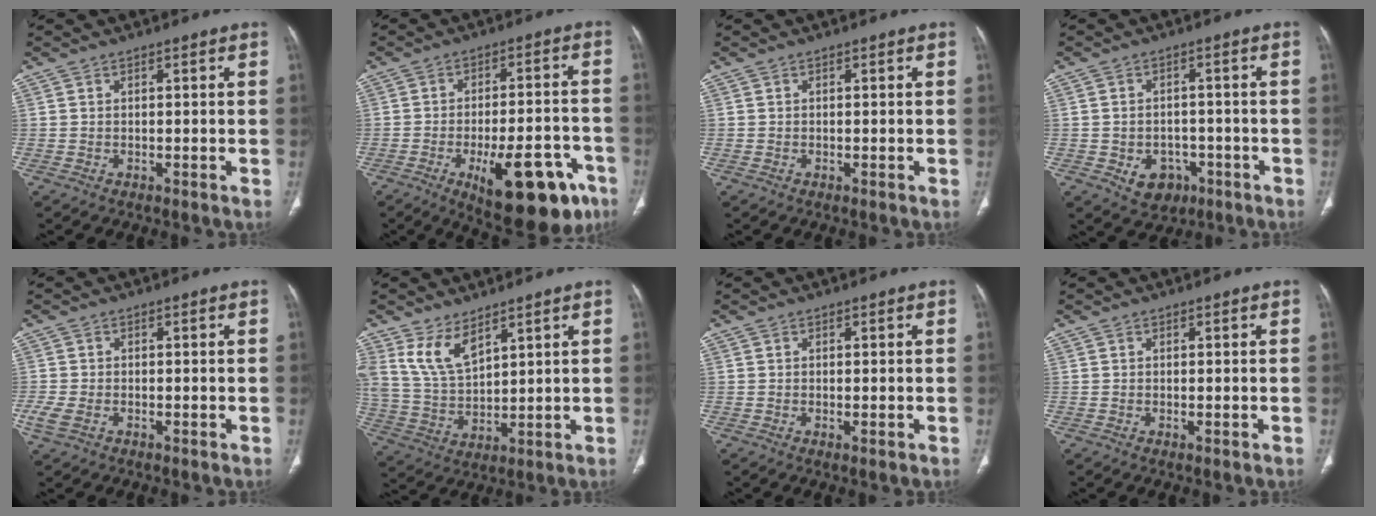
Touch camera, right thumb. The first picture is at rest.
{"total": 19.2, "force": [-9.2, 7.4, 15.1], "torque": [-0.153, 0.039, -0.115]}
{"total": 0.0}
{"total": 6.6, "force": [-2.5, 5.2, 3.1], "torque": [-0.025, 0.019, -0.024]}
{"total": 1.6, "force": [-0.4, 1.0, 1.2], "torque": [-0.039, 0.001, -0.006]}
{"total": 8.7, "force": [5.5, 4.1, 5.4], "torque": [-0.097, -0.029, 0.123]}
{"total": 1.2, "force": [-0.3, 0.4, 1.1], "torque": [-0.020, -0.004, -0.004]}
{"total": 0.6, "force": [-0.2, 0.2, 0.6], "torque": [-0.012, -0.003, -0.002]}